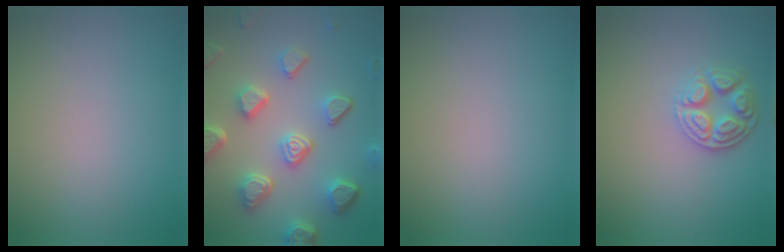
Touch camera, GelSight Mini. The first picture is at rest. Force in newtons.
{"total": 7.4, "press": 5.6, "slide": 4.8}
{"total": 0.0}
{"total": 3.4, "press": 3.0, "slide": 1.6}